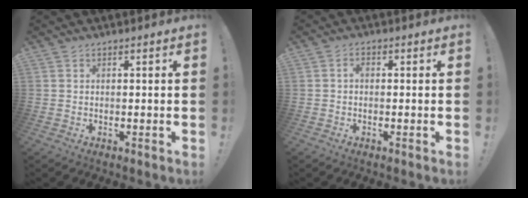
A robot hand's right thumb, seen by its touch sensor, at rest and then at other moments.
{"total": 1.4, "force": [-0.5, 0.8, 1.0], "torque": [-0.022, 0.007, -0.010]}